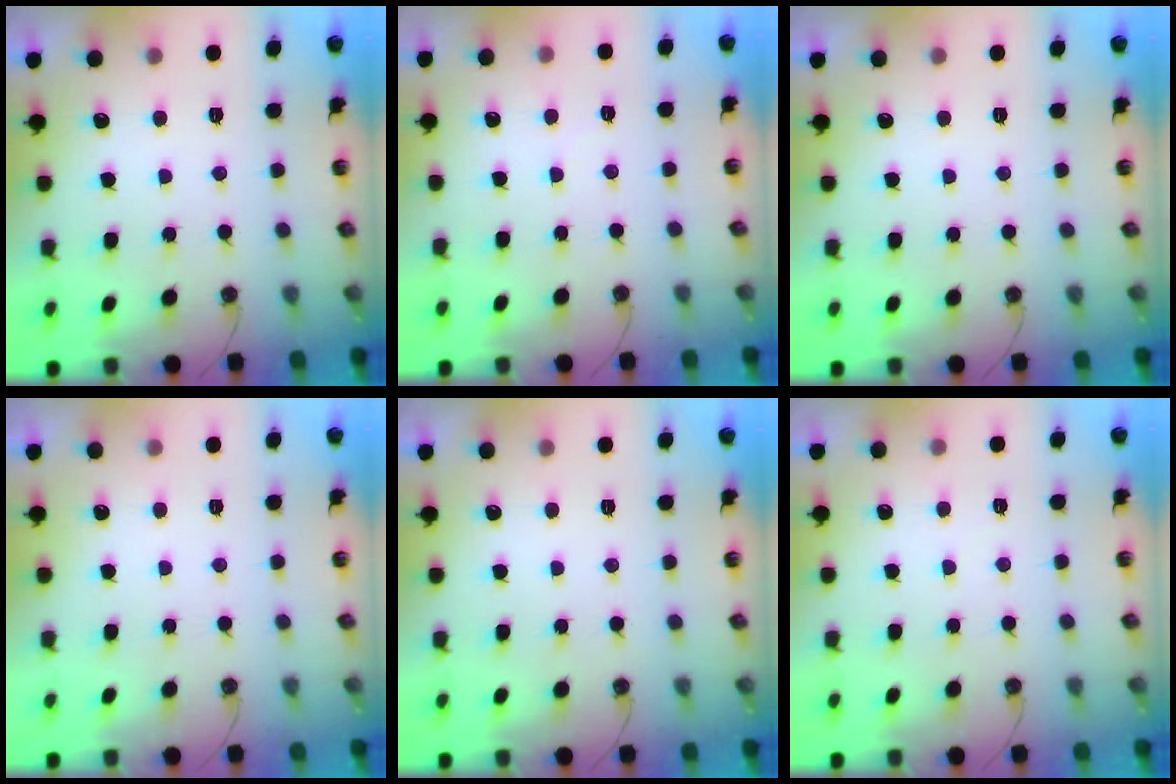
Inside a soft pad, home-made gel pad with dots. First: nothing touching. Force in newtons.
{"total": 3.1, "press": 3.1, "slide": 0.5}
{"total": 0.0}
{"total": 0.0}
{"total": 0.0}
{"total": 3.3, "press": 3.2, "slide": 0.5}